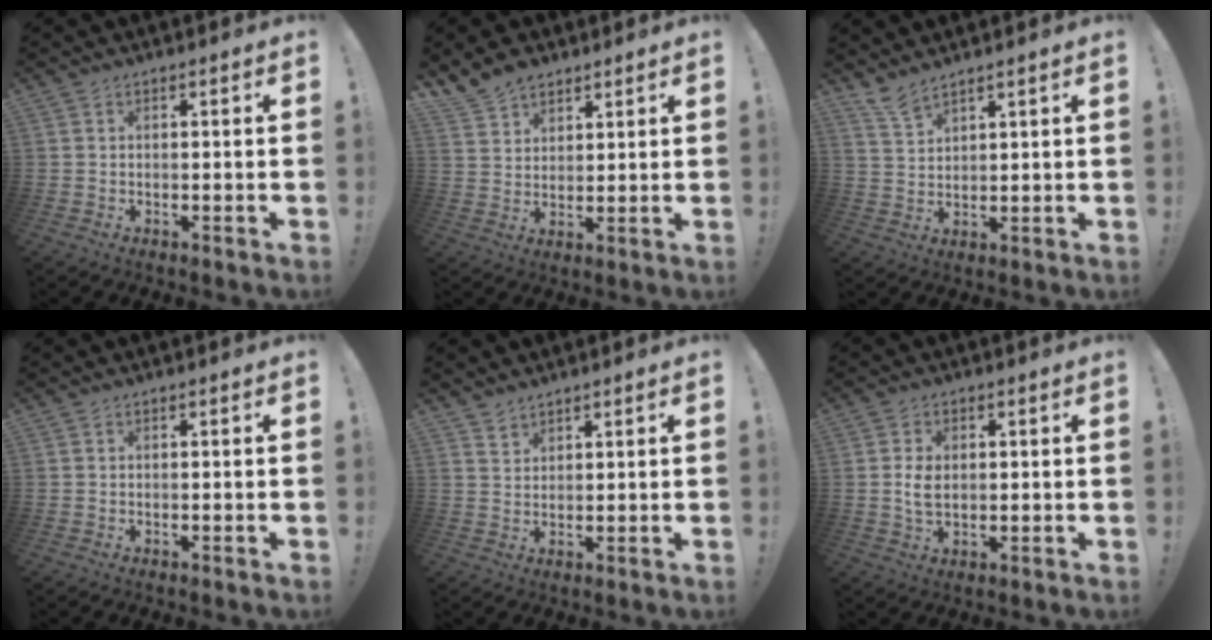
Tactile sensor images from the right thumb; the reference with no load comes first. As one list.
[{"total": 7.8, "force": [6.3, 4.2, 1.7], "torque": [-0.042, -0.039, 0.126]}, {"total": 5.6, "force": [4.9, 1.2, 2.5], "torque": [-0.046, -0.030, 0.090]}, {"total": 0.0}, {"total": 2.6, "force": [2.5, 0.9, 0.2], "torque": [-0.001, -0.022, 0.046]}, {"total": 4.3, "force": [0.3, 2.8, 3.3], "torque": [-0.053, -0.001, 0.004]}]